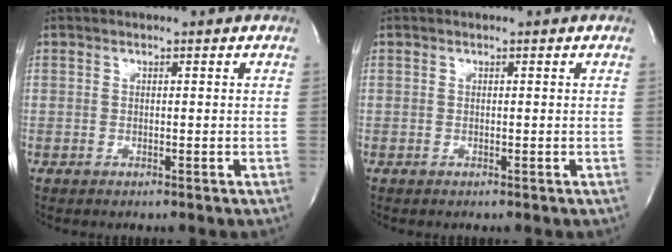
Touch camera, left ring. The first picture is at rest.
{"total": 0.0}